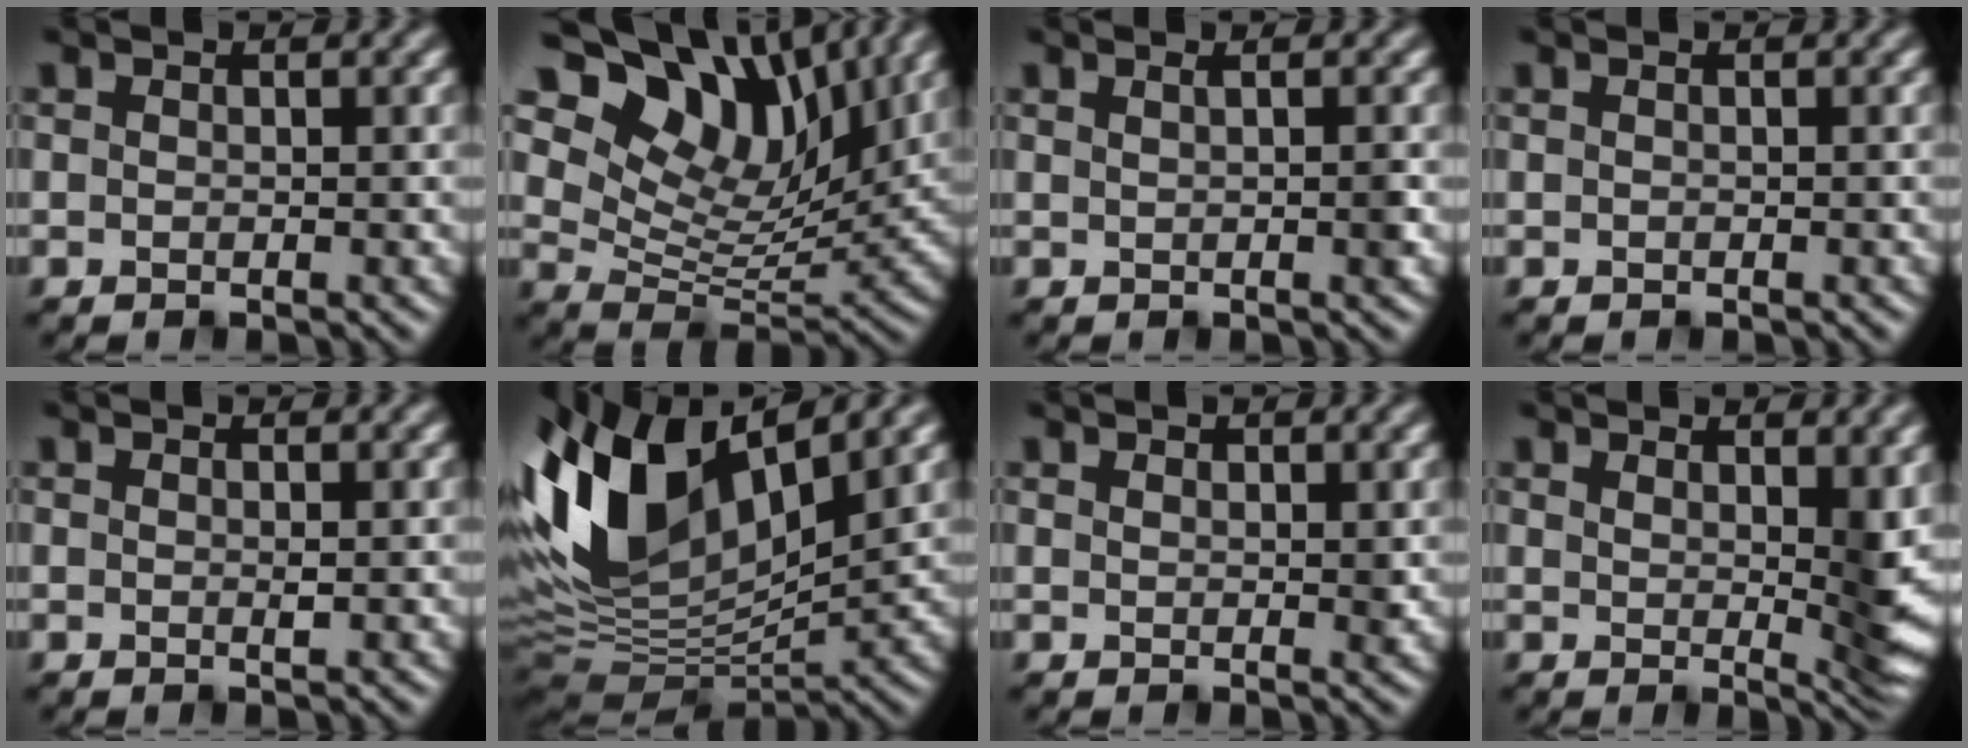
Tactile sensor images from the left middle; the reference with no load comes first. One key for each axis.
{"total": 12.1, "fx": 6.9, "fy": 7.0, "fz": 7.1, "tx": -0.136, "ty": 0.015, "tz": 0.119}
{"total": 1.8, "fx": 0.9, "fy": 0.7, "fz": 1.4, "tx": -0.007, "ty": -0.001, "tz": -0.003}
{"total": 0.0}
{"total": 0.5, "fx": 0.1, "fy": 0.0, "fz": 0.5, "tx": -0.009, "ty": -0.001, "tz": 0.001}
{"total": 12.9, "fx": 4.2, "fy": 6.7, "fz": 10.1, "tx": -0.211, "ty": 0.019, "tz": 0.070}
{"total": 1.3, "fx": 1.0, "fy": 0.4, "fz": 0.7, "tx": -0.004, "ty": -0.007, "tz": 0.018}
{"total": 6.9, "fx": 3.4, "fy": 2.0, "fz": 5.7, "tx": -0.068, "ty": 0.001, "tz": 0.060}